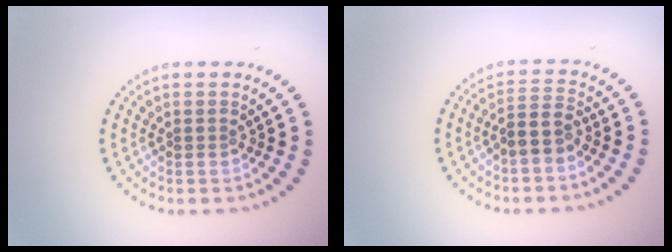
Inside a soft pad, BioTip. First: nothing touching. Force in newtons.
{"total": 2.3, "press": 1.9, "slide": 1.2}